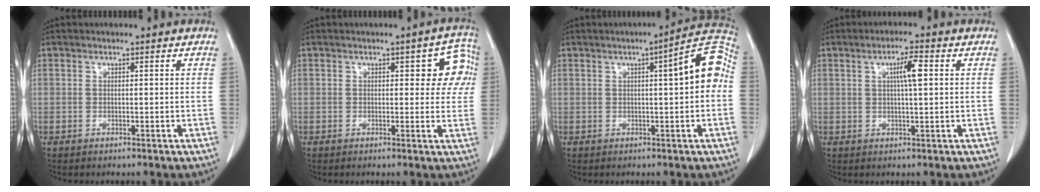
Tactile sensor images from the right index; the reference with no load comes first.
{"total": 6.1, "force": [1.7, 2.9, 5.1], "torque": [-0.034, 0.021, 0.014]}
{"total": 8.5, "force": [1.0, 1.3, 8.3], "torque": [-0.101, 0.029, 0.005]}
{"total": 4.3, "force": [1.1, 0.4, 4.1], "torque": [-0.069, 0.004, 0.017]}